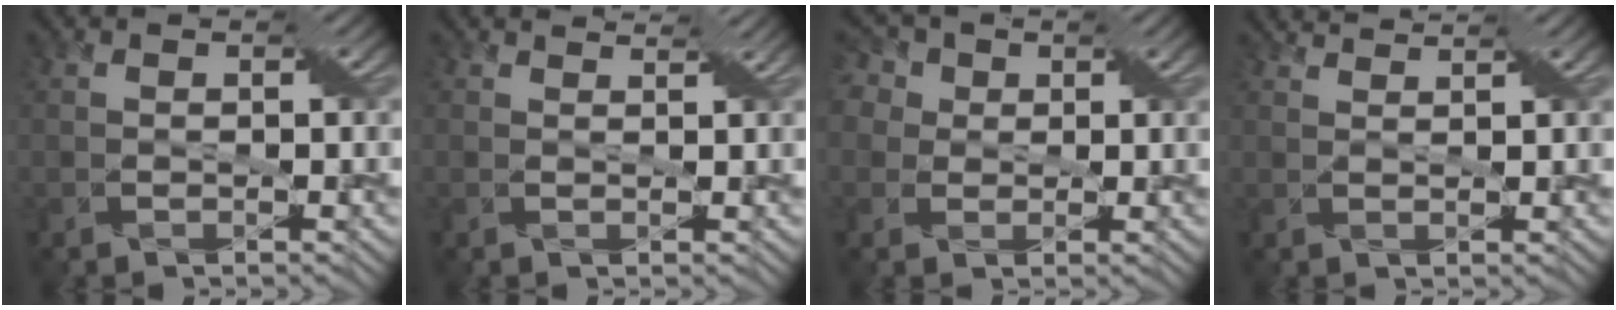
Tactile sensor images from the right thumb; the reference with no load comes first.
{"total": 1.7, "force": [1.6, 0.0, 0.6], "torque": [-0.017, 0.002, 0.020]}
{"total": 8.4, "force": [4.3, 6.1, 4.0], "torque": [-0.120, 0.035, 0.051]}
{"total": 3.2, "force": [3.0, -0.3, 0.9], "torque": [-0.032, 0.002, 0.044]}